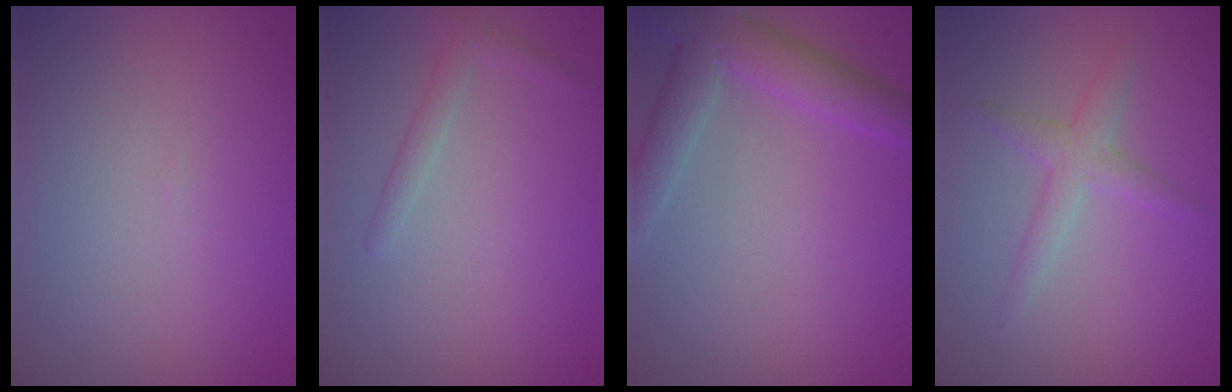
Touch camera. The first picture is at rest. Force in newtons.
{"total": 1.3, "press": 1.3, "slide": 0.0}
{"total": 4.7, "press": 4.7, "slide": 0.4}
{"total": 2.2, "press": 2.2, "slide": 0.1}